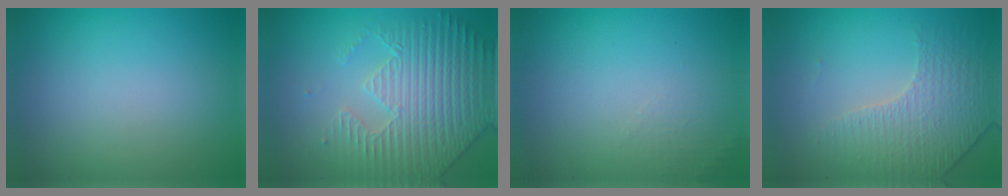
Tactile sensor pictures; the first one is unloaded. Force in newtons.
{"total": 5.1, "press": 4.8, "slide": 1.6}
{"total": 1.1, "press": 1.1, "slide": 0.3}
{"total": 4.1, "press": 3.1, "slide": 2.7}